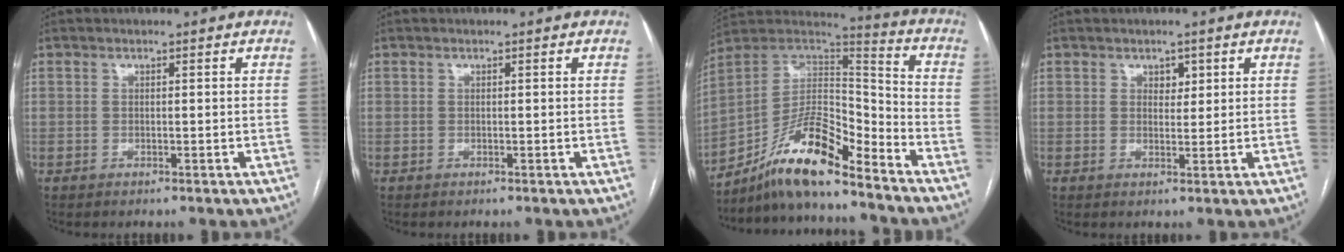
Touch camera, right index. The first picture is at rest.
{"total": 0.0}
{"total": 14.8, "force": [-11.2, 2.8, 9.4], "torque": [-0.160, 0.025, -0.195]}
{"total": 1.9, "force": [1.0, 1.2, 1.1], "torque": [-0.012, 0.000, 0.015]}